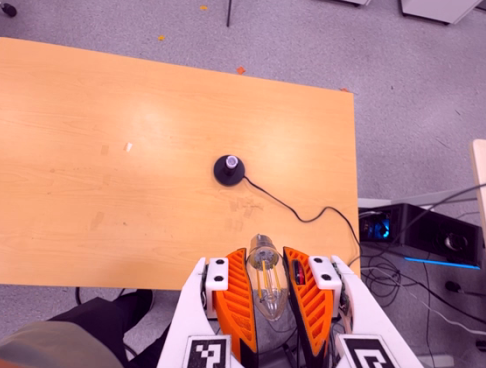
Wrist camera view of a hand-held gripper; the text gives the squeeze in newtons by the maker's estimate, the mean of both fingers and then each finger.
{"total": 17.9, "left": 19.2, "right": 16.6}